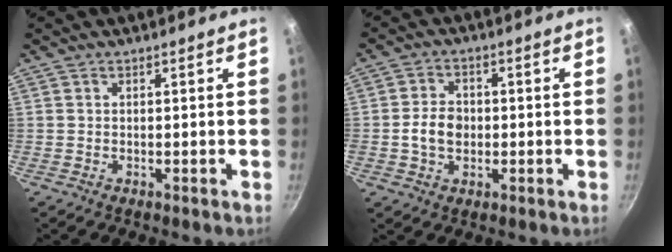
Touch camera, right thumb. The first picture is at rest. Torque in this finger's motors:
{"motor_torque": [1.05, 1.28, 1.00, -0.40, 0.06]}